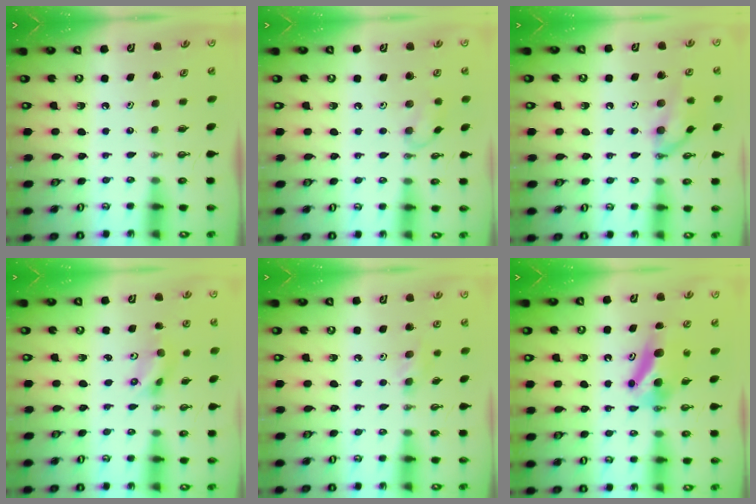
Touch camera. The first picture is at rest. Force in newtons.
{"total": 7.4, "press": 7.3, "slide": 0.5}
{"total": 12.0, "press": 11.8, "slide": 1.6}
{"total": 6.9, "press": 2.5, "slide": 6.5}
{"total": 8.3, "press": 7.3, "slide": 4.0}
{"total": 9.3, "press": 5.7, "slide": 7.3}